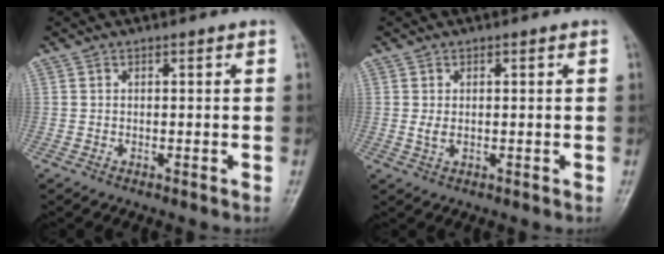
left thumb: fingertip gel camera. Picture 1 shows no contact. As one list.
[{"total": 1.9, "force": [0.1, 1.1, 1.6], "torque": [-0.034, 0.003, 0.005]}]